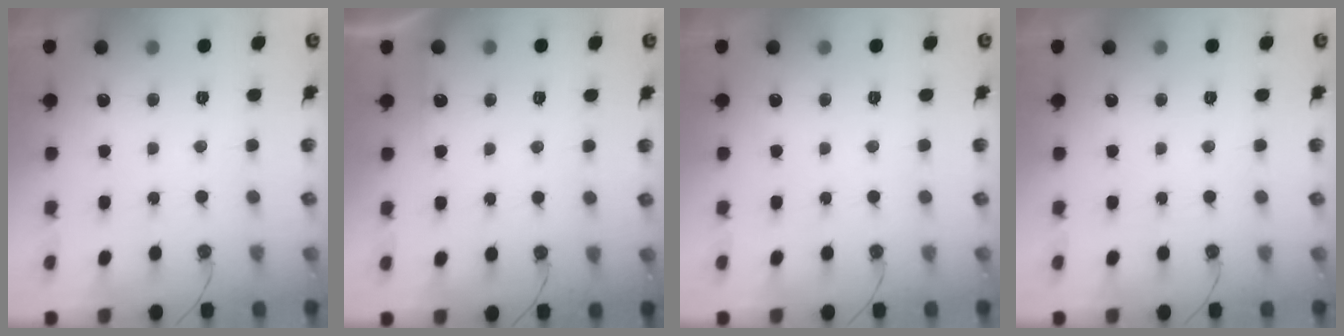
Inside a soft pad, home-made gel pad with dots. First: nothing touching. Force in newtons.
{"total": 2.6, "press": 2.6, "slide": 0.5}
{"total": 0.0}
{"total": 0.0}